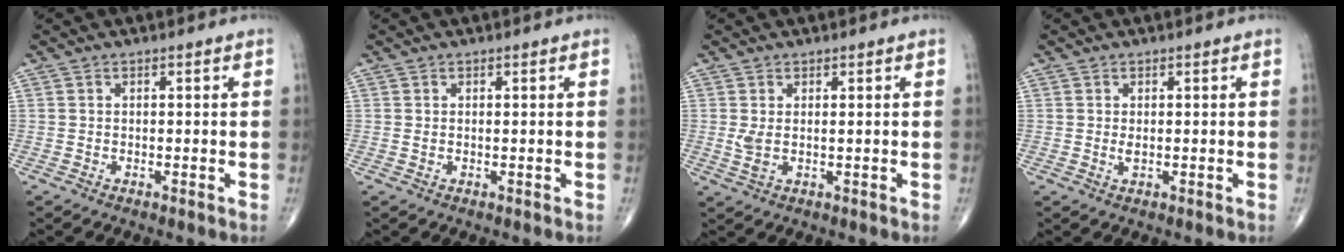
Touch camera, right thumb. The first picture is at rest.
{"total": 0.5, "force": [0.2, 0.2, 0.5], "torque": [-0.017, 0.003, 0.006]}
{"total": 2.6, "force": [0.4, 1.1, 2.3], "torque": [-0.057, -0.003, 0.014]}
{"total": 1.0, "force": [0.1, 0.4, 0.9], "torque": [-0.019, -0.004, 0.004]}